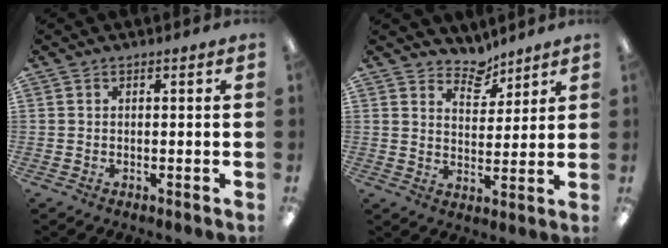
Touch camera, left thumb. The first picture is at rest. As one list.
[{"total": 6.2, "force": [5.5, 2.8, 1.1], "torque": [-0.008, -0.040, 0.097]}]